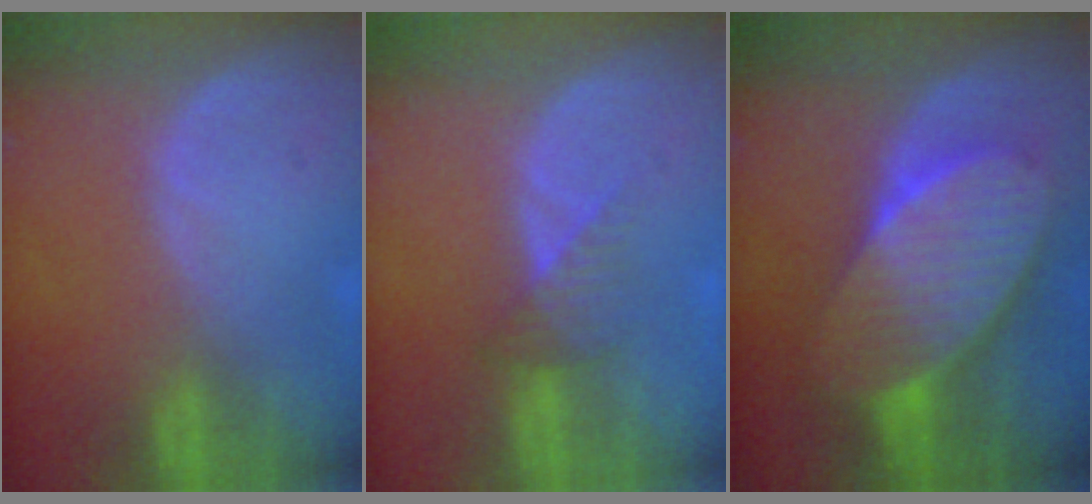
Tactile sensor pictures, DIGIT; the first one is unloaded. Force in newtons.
{"total": 3.4, "press": 3.0, "slide": 1.7}
{"total": 10.8, "press": 10.8, "slide": 0.6}